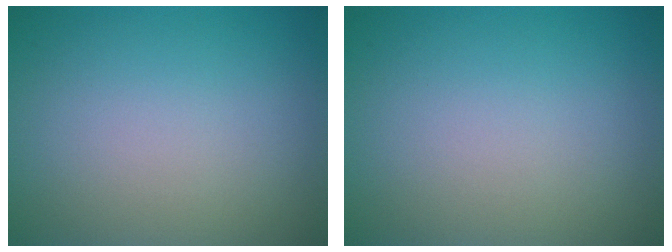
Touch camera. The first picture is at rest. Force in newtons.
{"total": 0.0}